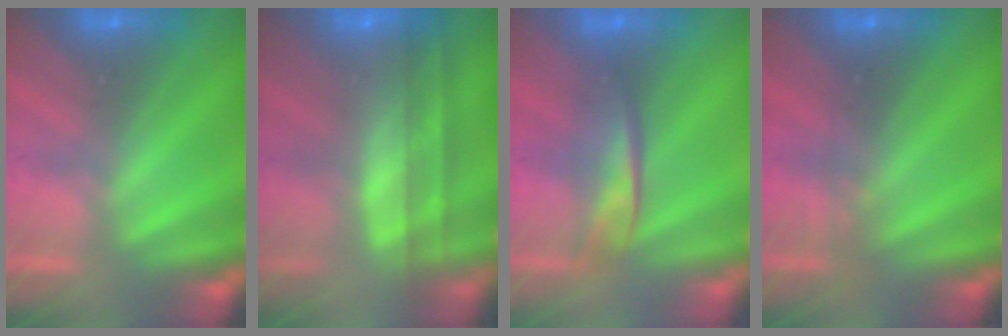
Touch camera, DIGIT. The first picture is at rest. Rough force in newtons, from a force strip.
{"total": 7.6}
{"total": 2.1}
{"total": 2.3}